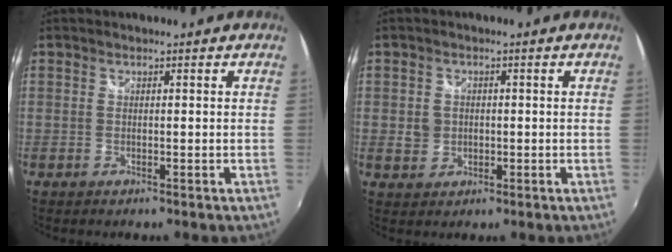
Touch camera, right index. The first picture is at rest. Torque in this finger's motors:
{"motor_torque": [0.28, 0.09, 0.00, 0.00]}